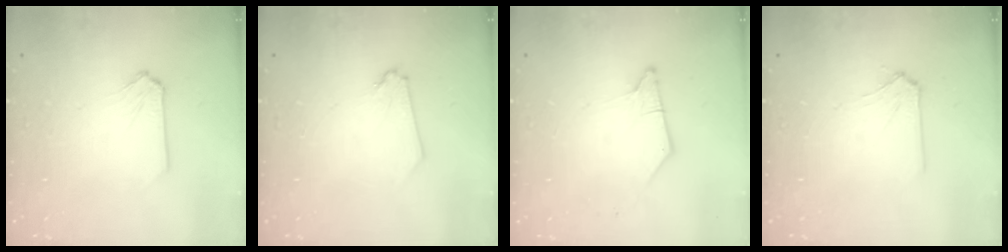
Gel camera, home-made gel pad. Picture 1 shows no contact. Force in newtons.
{"total": 0.0}
{"total": 1.8, "press": 1.7, "slide": 0.3}
{"total": 2.1, "press": 2.1, "slide": 0.4}